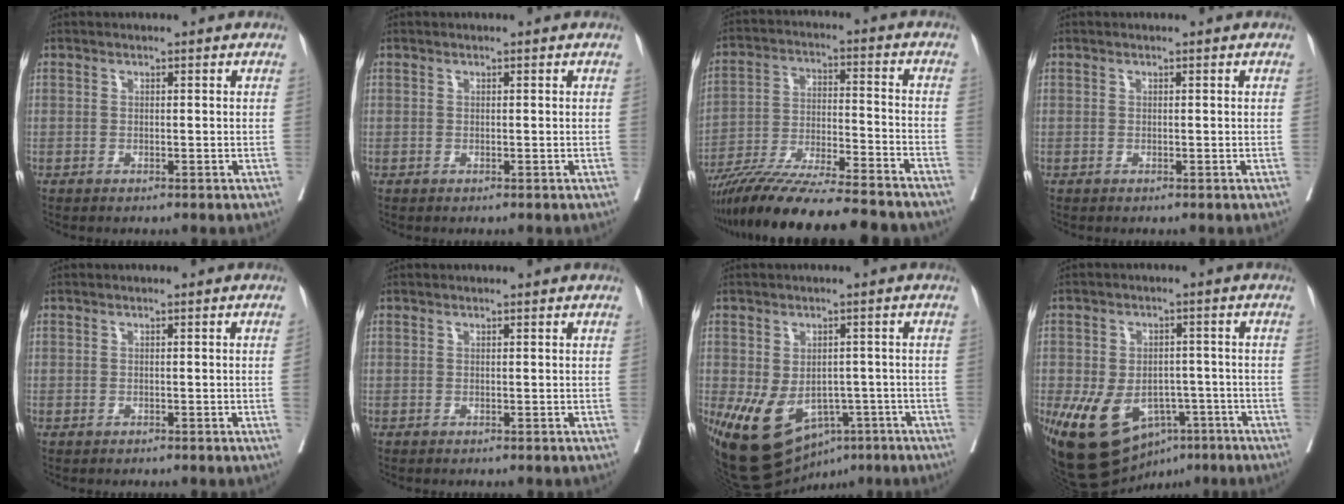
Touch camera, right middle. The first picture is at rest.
{"total": 0.0}
{"total": 21.4, "force": [-18.8, 1.2, 10.1], "torque": [-0.172, -0.030, -0.304]}
{"total": 0.0}
{"total": 0.8, "force": [-0.2, -0.1, 0.8], "torque": [-0.012, 0.004, -0.003]}
{"total": 0.0}
{"total": 14.7, "force": [-7.0, 9.4, 8.9], "torque": [-0.169, -0.003, -0.092]}
{"total": 16.0, "force": [-7.4, 10.2, 9.8], "torque": [-0.193, 0.003, -0.100]}